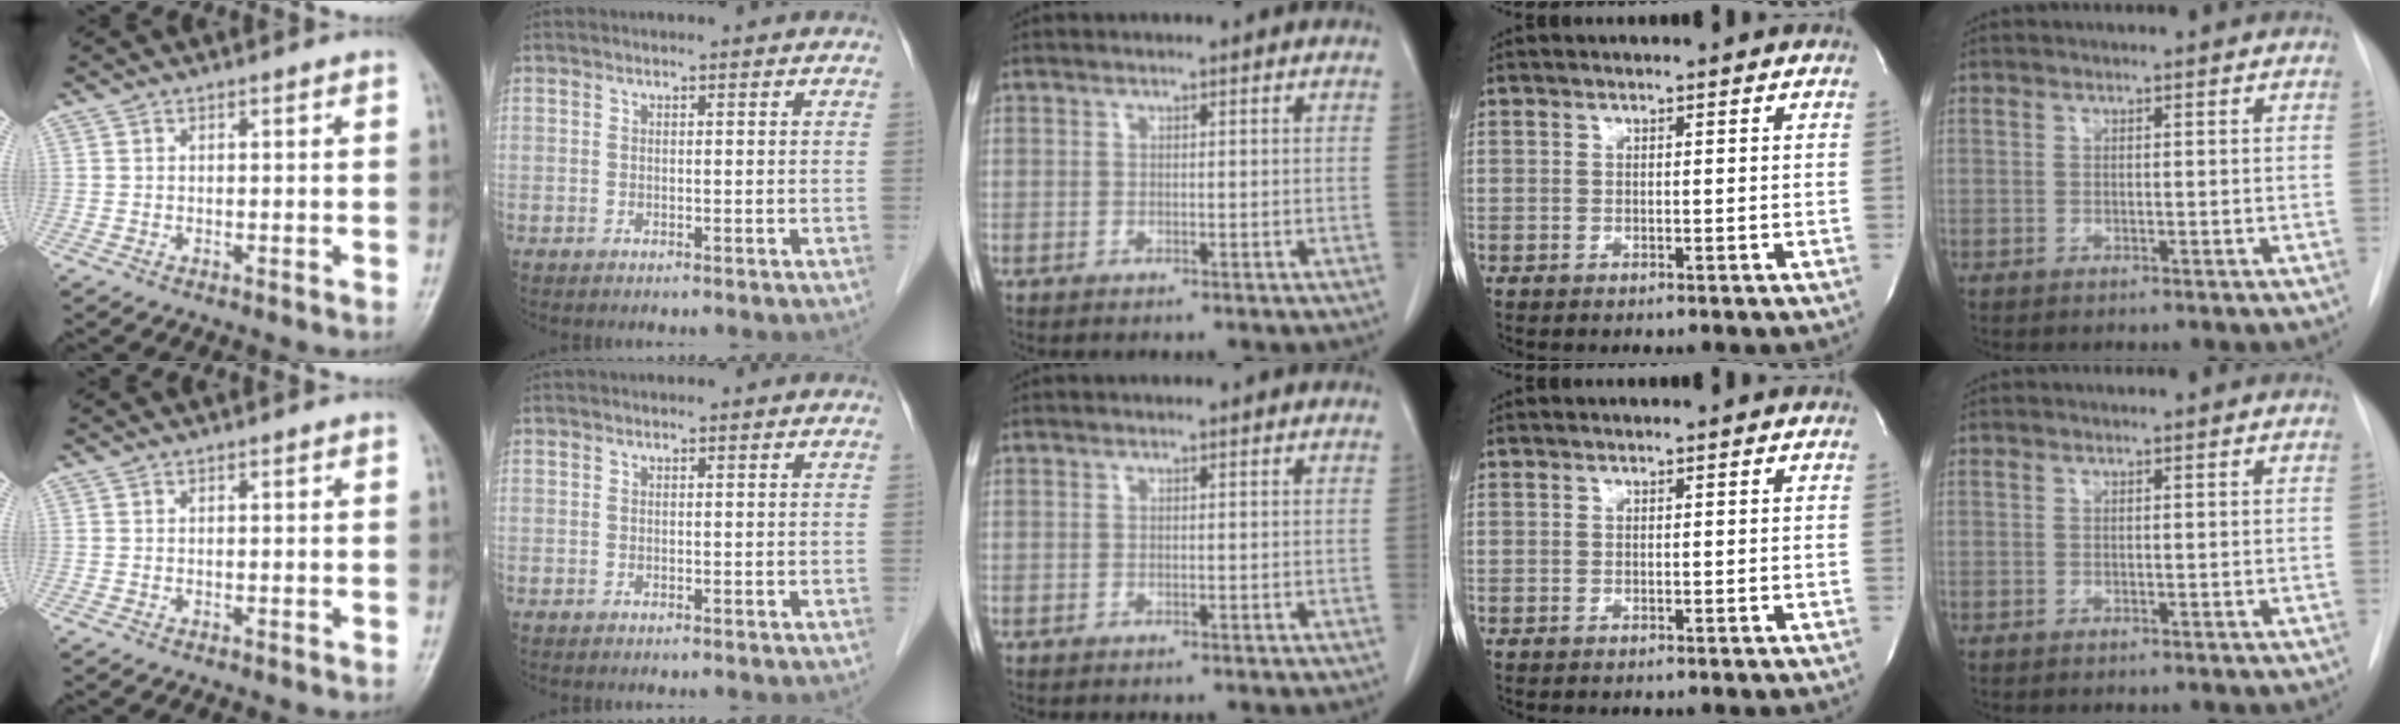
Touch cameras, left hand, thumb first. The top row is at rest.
{}